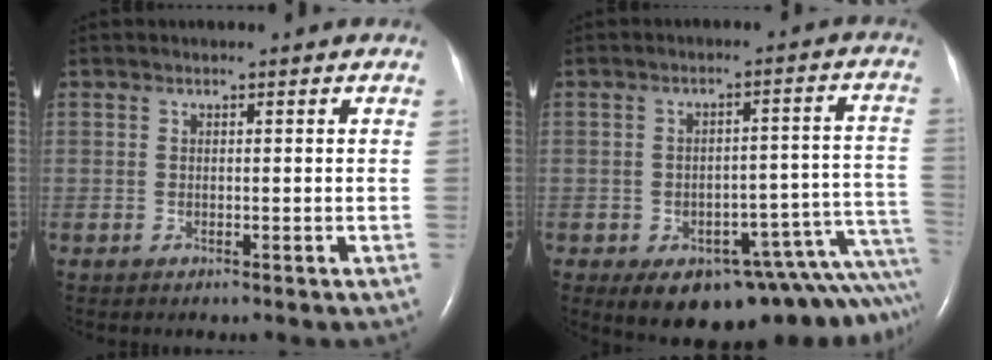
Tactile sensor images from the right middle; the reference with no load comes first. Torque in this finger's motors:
{"motor_torque": [1.07, -1.07, 0.15, 0.11]}